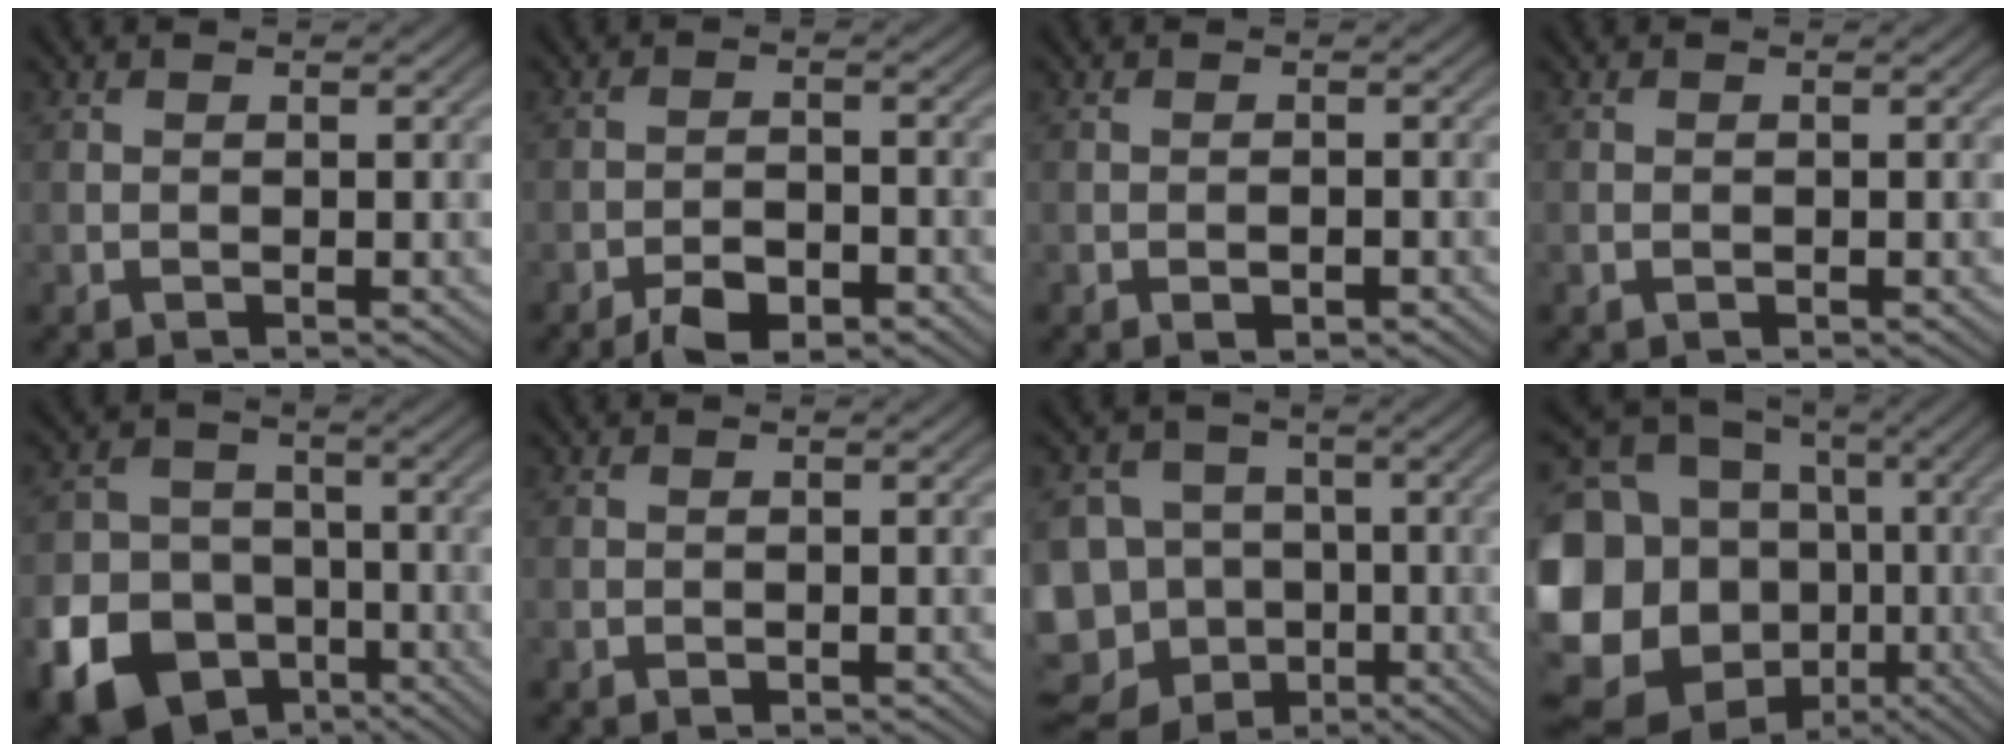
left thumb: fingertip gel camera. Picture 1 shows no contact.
{"total": 4.7, "force": [-3.2, 1.8, 2.9], "torque": [-0.048, 0.001, -0.056]}
{"total": 1.5, "force": [-0.8, 0.6, 1.1], "torque": [-0.016, 0.002, -0.013]}
{"total": 0.5, "force": [-0.3, 0.3, 0.3], "torque": [-0.004, 0.000, -0.003]}
{"total": 16.3, "force": [-8.5, 12.8, 5.5], "torque": [-0.147, -0.069, -0.156]}
{"total": 0.5, "force": [-0.3, 0.2, 0.4], "torque": [-0.005, 0.001, -0.004]}
{"total": 16.2, "force": [-7.4, 13.6, 4.8], "torque": [-0.157, -0.022, -0.125]}
{"total": 21.7, "force": [-4.6, 18.8, 9.8], "torque": [-0.263, -0.006, -0.092]}